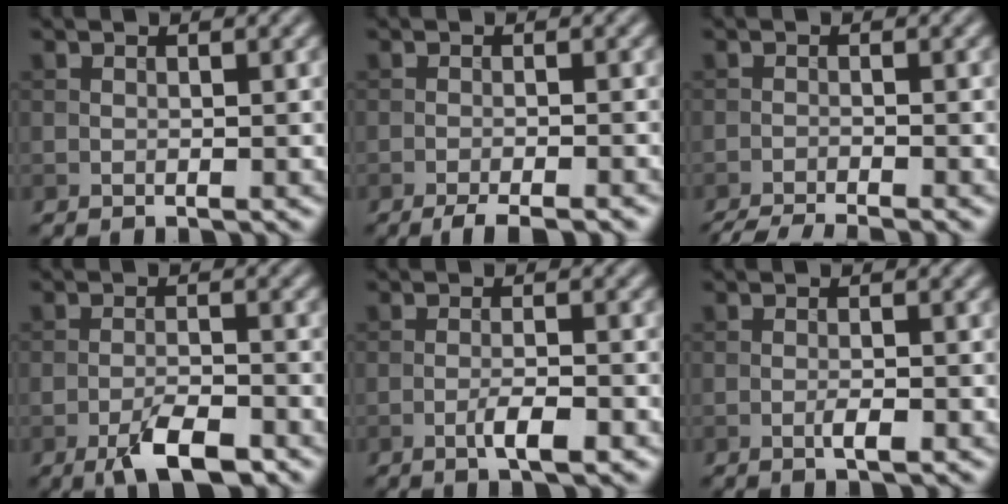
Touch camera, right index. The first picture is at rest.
{"total": 3.2, "force": [-2.4, 0.4, 2.0], "torque": [-0.030, 0.002, -0.046]}
{"total": 5.3, "force": [-4.7, 0.6, 2.3], "torque": [-0.038, -0.018, -0.082]}
{"total": 4.8, "force": [-2.9, 1.5, 3.4], "torque": [-0.063, -0.003, -0.052]}
{"total": 2.8, "force": [-1.4, 0.5, 2.4], "torque": [-0.042, 0.004, -0.026]}
{"total": 1.4, "force": [-0.6, 0.1, 1.2], "torque": [-0.021, 0.000, -0.014]}